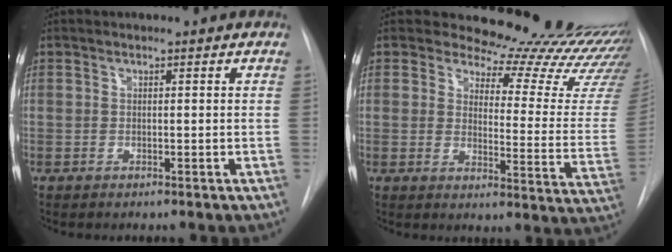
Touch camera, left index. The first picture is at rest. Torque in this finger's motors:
{"motor_torque": [0.87, -0.98, -0.24, -0.09]}